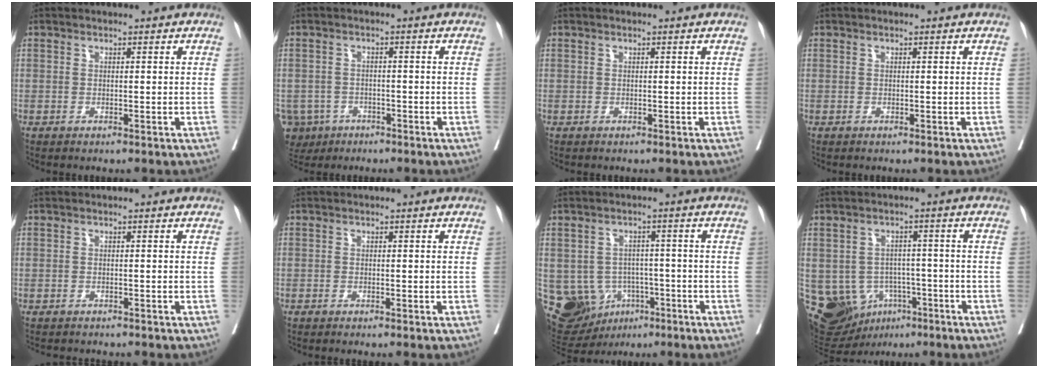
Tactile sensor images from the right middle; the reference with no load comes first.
{"total": 6.9, "force": [-4.0, 5.5, 1.2], "torque": [-0.033, 0.002, -0.061]}
{"total": 0.0}
{"total": 0.0}
{"total": 3.7, "force": [-3.4, 1.0, 1.1], "torque": [-0.015, -0.004, -0.046]}
{"total": 0.5, "force": [-0.5, -0.1, 0.2], "torque": [-0.001, 0.000, -0.012]}
{"total": 11.3, "force": [-4.4, 9.4, 4.5], "torque": [-0.089, 0.016, -0.054]}
{"total": 11.0, "force": [-4.7, 8.9, 4.3], "torque": [-0.078, 0.019, -0.060]}